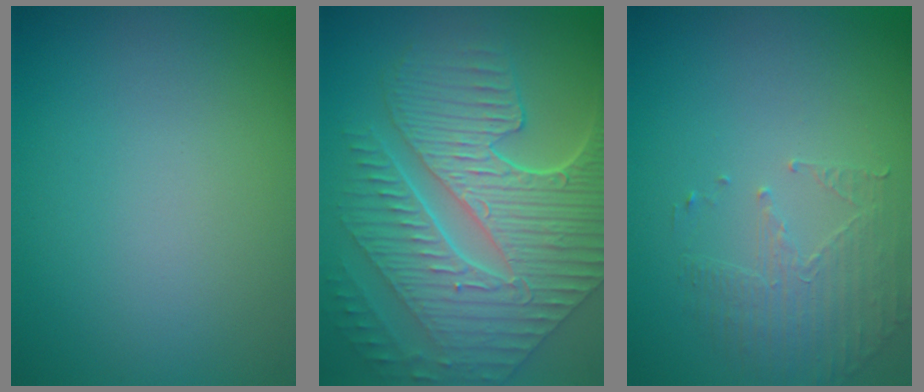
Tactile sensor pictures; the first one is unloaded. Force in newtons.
{"total": 10.3, "press": 7.2, "slide": 7.3}
{"total": 1.8, "press": 1.1, "slide": 1.4}